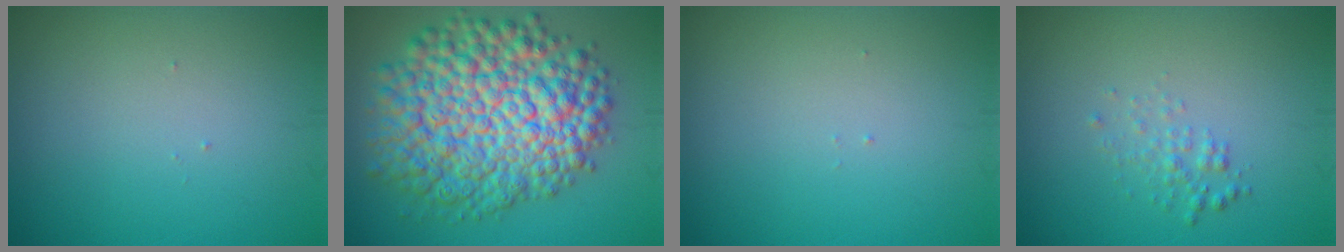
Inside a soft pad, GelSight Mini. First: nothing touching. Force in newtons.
{"total": 12.4, "press": 12.4, "slide": 0.4}
{"total": 0.0}
{"total": 1.3, "press": 1.3, "slide": 0.0}